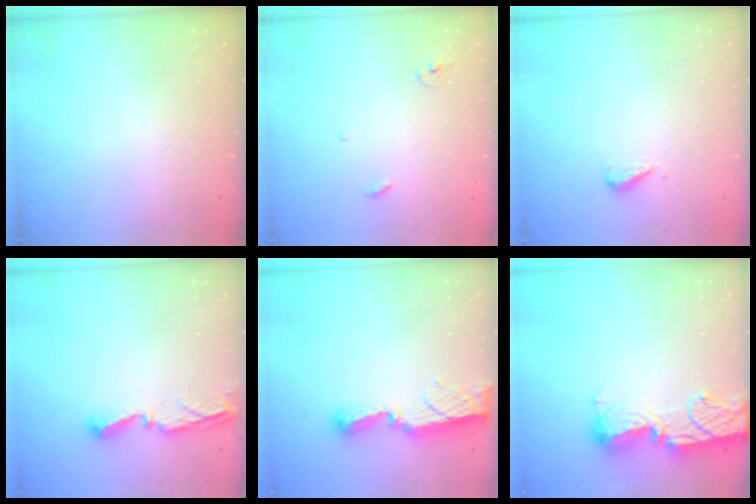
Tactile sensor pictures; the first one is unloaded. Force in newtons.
{"total": 3.1, "press": 3.1, "slide": 0.2}
{"total": 4.0, "press": 3.8, "slide": 1.2}
{"total": 8.0, "press": 7.9, "slide": 1.0}
{"total": 9.9, "press": 9.9, "slide": 0.8}
{"total": 17.0, "press": 16.3, "slide": 4.7}